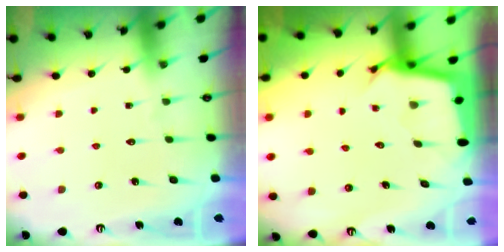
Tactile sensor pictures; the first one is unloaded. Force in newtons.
{"total": 3.0, "press": 3.0, "slide": 0.0}